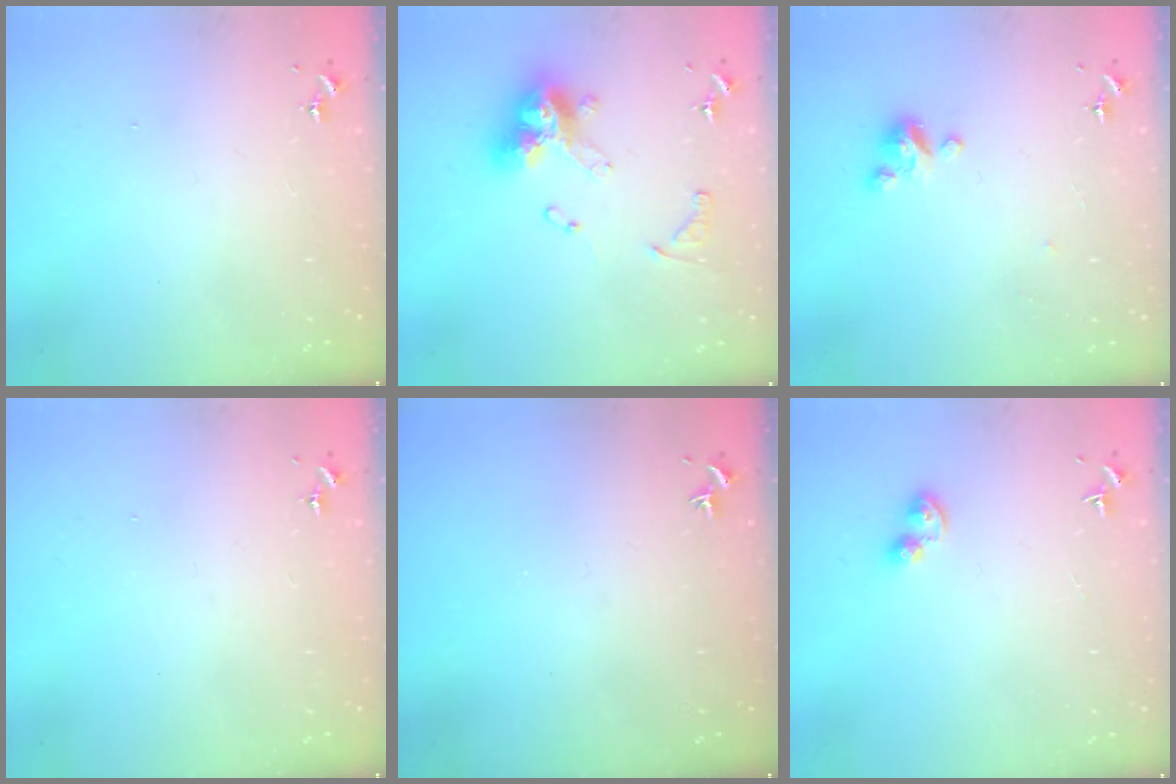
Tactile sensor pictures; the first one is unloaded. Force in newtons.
{"total": 14.6, "press": 14.5, "slide": 1.6}
{"total": 5.3, "press": 5.3, "slide": 0.4}
{"total": 0.0}
{"total": 0.0}
{"total": 5.1, "press": 5.1, "slide": 0.4}